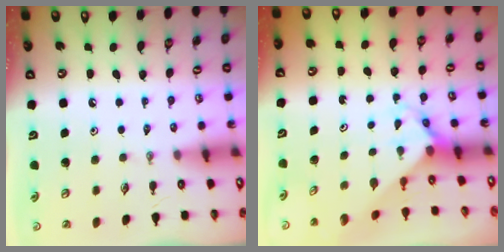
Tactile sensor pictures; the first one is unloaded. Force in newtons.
{"total": 3.5, "press": 3.5, "slide": 0.3}